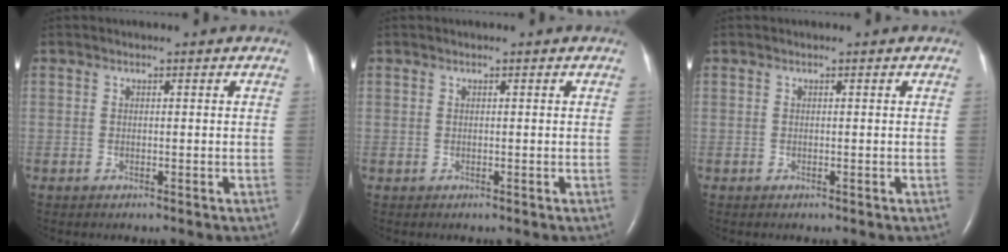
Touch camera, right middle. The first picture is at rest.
{"total": 0.0}
{"total": 0.0}